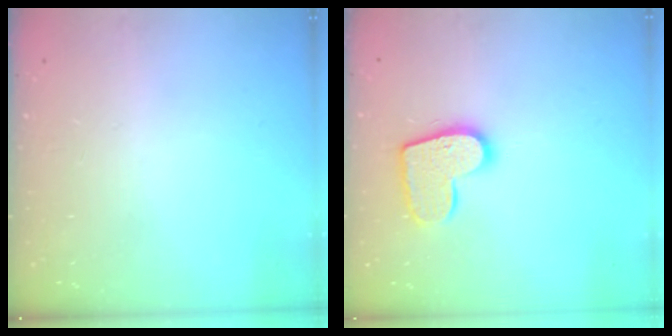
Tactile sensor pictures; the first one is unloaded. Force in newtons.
{"total": 13.5, "press": 13.5, "slide": 0.8}